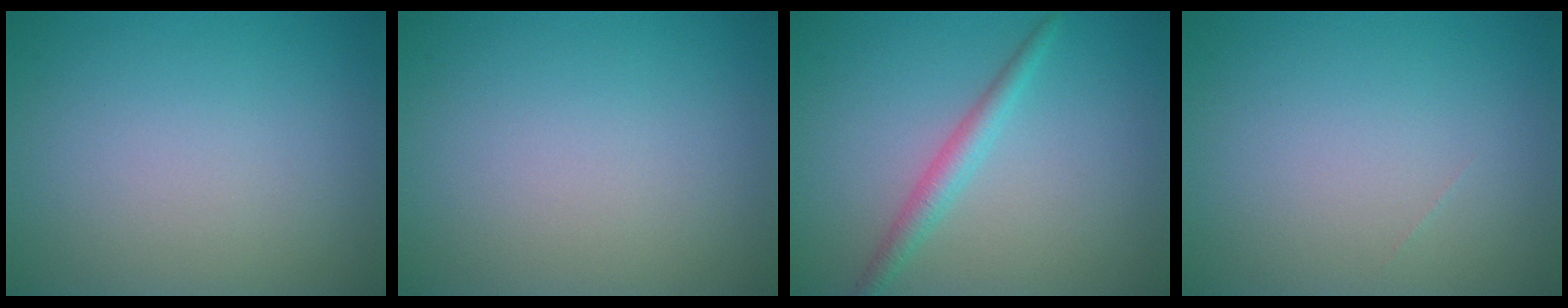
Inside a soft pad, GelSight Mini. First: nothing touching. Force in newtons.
{"total": 0.0}
{"total": 1.5, "press": 1.5, "slide": 0.1}
{"total": 0.0}